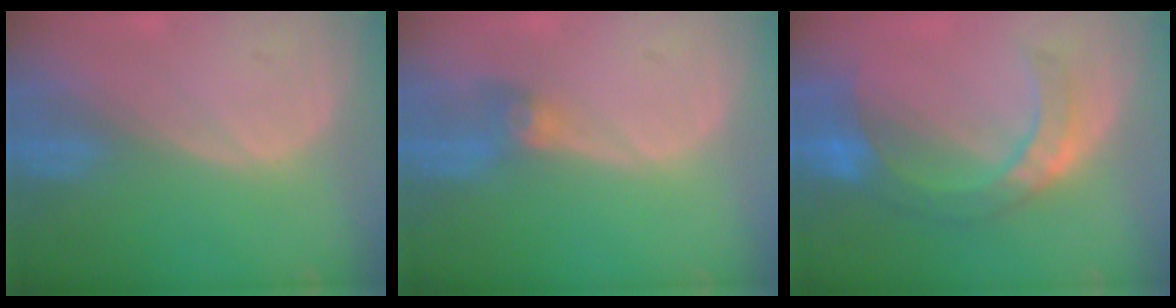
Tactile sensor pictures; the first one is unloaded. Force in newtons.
{"total": 3.0, "press": 2.6, "slide": 1.5}
{"total": 8.0, "press": 7.5, "slide": 2.8}